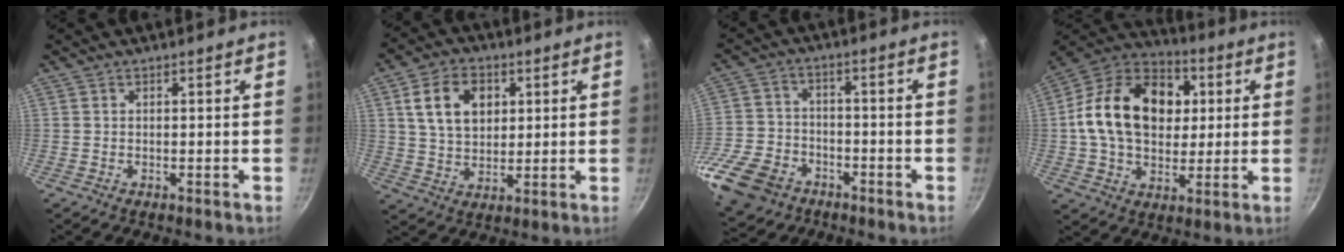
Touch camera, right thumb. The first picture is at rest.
{"total": 11.1, "force": [3.3, 7.8, 7.2], "torque": [-0.106, -0.003, 0.058]}
{"total": 17.0, "force": [-8.3, 12.2, 8.4], "torque": [-0.180, 0.032, -0.151]}
{"total": 22.0, "force": [3.2, 15.9, 15.0], "torque": [-0.220, 0.021, 0.041]}